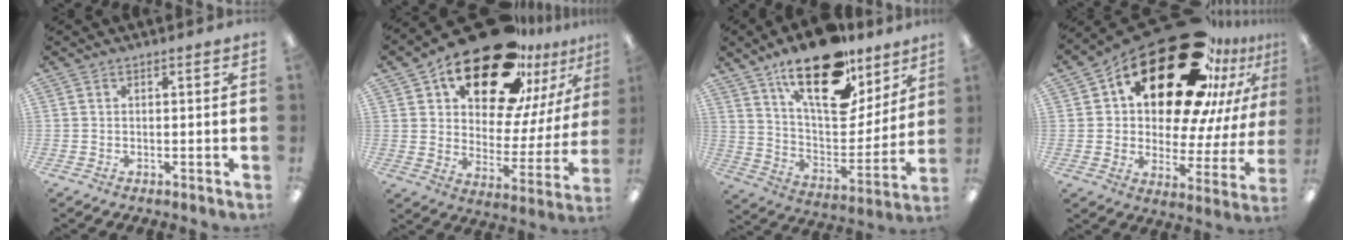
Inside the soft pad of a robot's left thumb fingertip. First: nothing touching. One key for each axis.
{"total": 25.6, "fx": 18.2, "fy": 11.4, "fz": 13.9, "tx": -0.215, "ty": -0.114, "tz": 0.309}
{"total": 23.3, "fx": 15.9, "fy": 10.0, "fz": 13.9, "tx": -0.223, "ty": -0.100, "tz": 0.276}
{"total": 30.0, "fx": 19.2, "fy": 13.3, "fz": 18.9, "tx": -0.302, "ty": -0.123, "tz": 0.328}